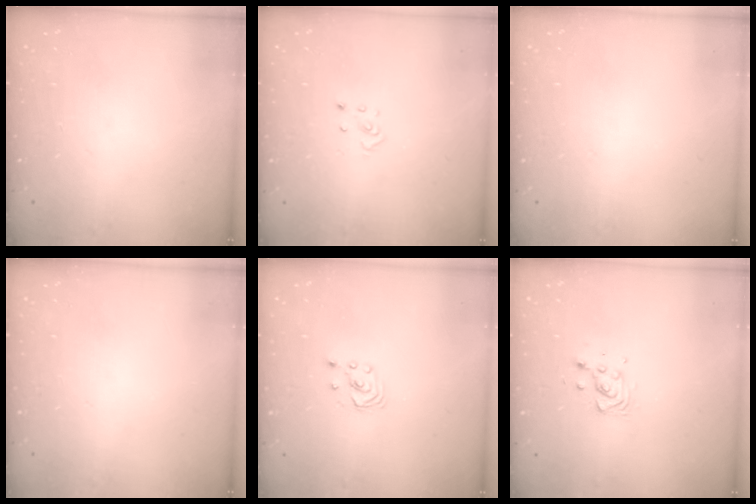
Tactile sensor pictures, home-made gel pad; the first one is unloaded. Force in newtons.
{"total": 2.3, "press": 2.3, "slide": 0.2}
{"total": 0.0}
{"total": 0.0}
{"total": 1.9, "press": 1.9, "slide": 0.2}
{"total": 7.3, "press": 7.1, "slide": 2.0}